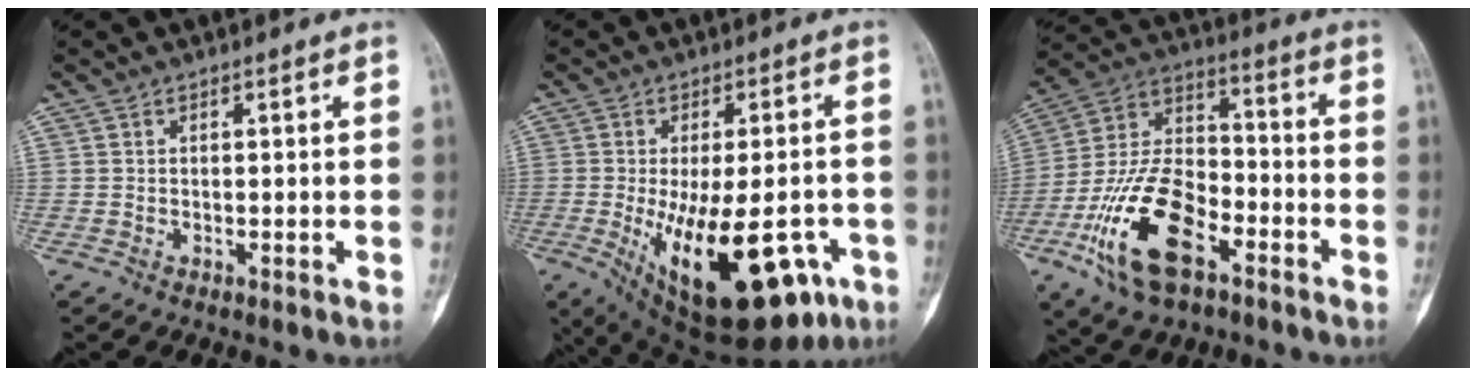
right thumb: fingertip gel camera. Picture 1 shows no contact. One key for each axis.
{"total": 21.9, "fx": -7.9, "fy": 9.5, "fz": 18.1, "tx": -0.247, "ty": -0.007, "tz": -0.094}
{"total": 19.4, "fx": -9.0, "fy": 9.7, "fz": 14.2, "tx": -0.267, "ty": 0.049, "tz": -0.167}